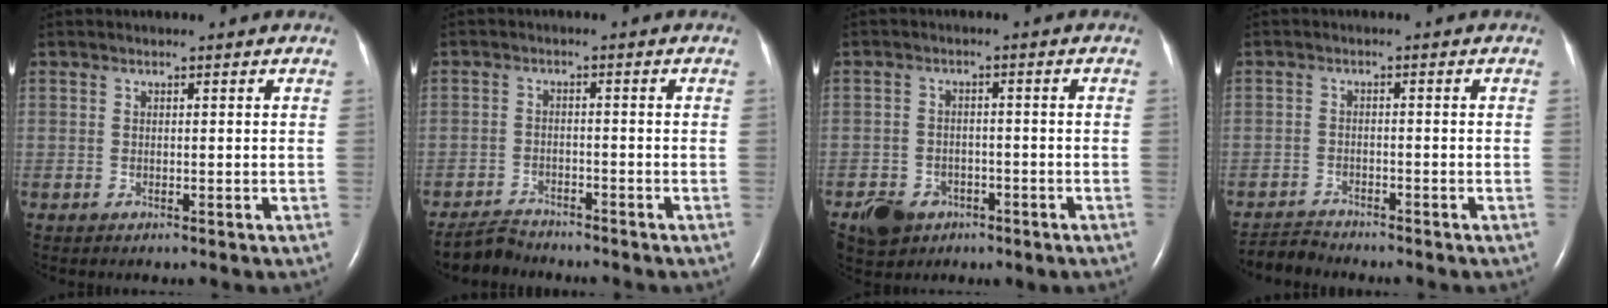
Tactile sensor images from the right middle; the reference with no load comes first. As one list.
[{"total": 3.6, "force": [-3.5, 0.6, -0.2], "torque": [-0.002, -0.012, -0.066]}, {"total": 5.7, "force": [-3.0, 4.6, 1.6], "torque": [-0.034, 0.006, -0.039]}, {"total": 3.0, "force": [-3.0, 0.0, -0.4], "torque": [0.004, -0.017, -0.056]}]